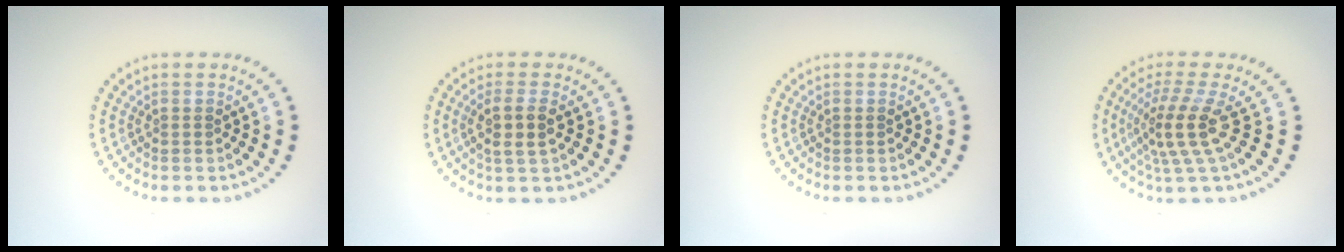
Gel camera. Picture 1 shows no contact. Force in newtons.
{"total": 2.6, "press": 2.3, "slide": 1.1}
{"total": 0.0}
{"total": 4.1, "press": 2.9, "slide": 2.9}